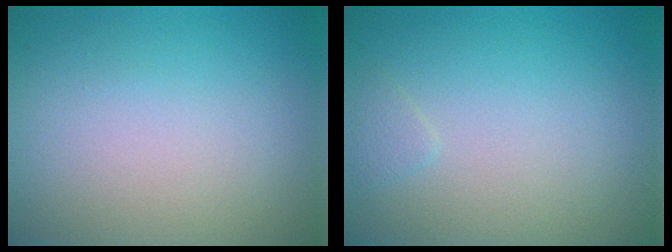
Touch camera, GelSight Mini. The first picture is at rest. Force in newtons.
{"total": 0.6, "press": 0.6, "slide": 0.0}